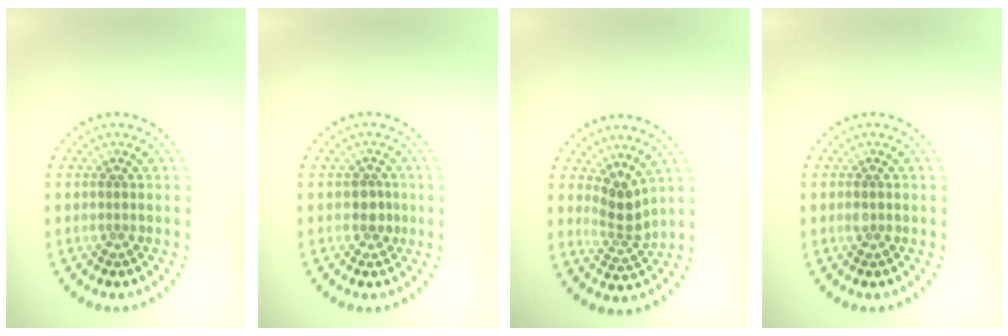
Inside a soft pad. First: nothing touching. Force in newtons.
{"total": 1.7, "press": 1.4, "slide": 0.8}
{"total": 2.4, "press": 1.7, "slide": 1.7}
{"total": 0.9, "press": 0.9, "slide": 0.1}